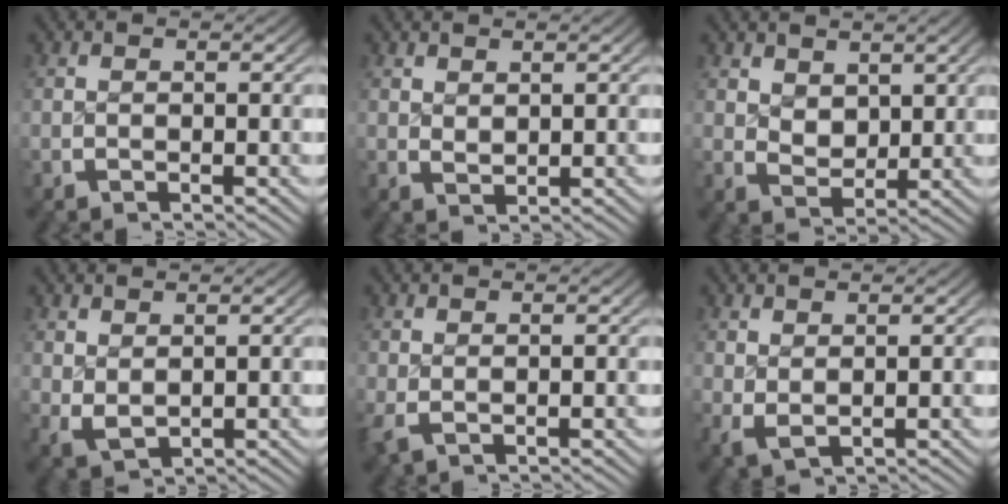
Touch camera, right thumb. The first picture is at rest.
{"total": 1.1, "force": [1.0, 0.4, 0.3], "torque": [-0.001, -0.003, 0.028]}
{"total": 2.7, "force": [1.5, 1.7, 1.5], "torque": [-0.026, -0.017, 0.036]}
{"total": 2.5, "force": [0.6, 1.8, 1.7], "torque": [-0.034, -0.015, 0.027]}
{"total": 0.8, "force": [0.1, 0.4, 0.6], "torque": [-0.016, -0.006, 0.006]}
{"total": 1.7, "force": [0.6, 1.0, 1.2], "torque": [-0.022, -0.010, 0.023]}